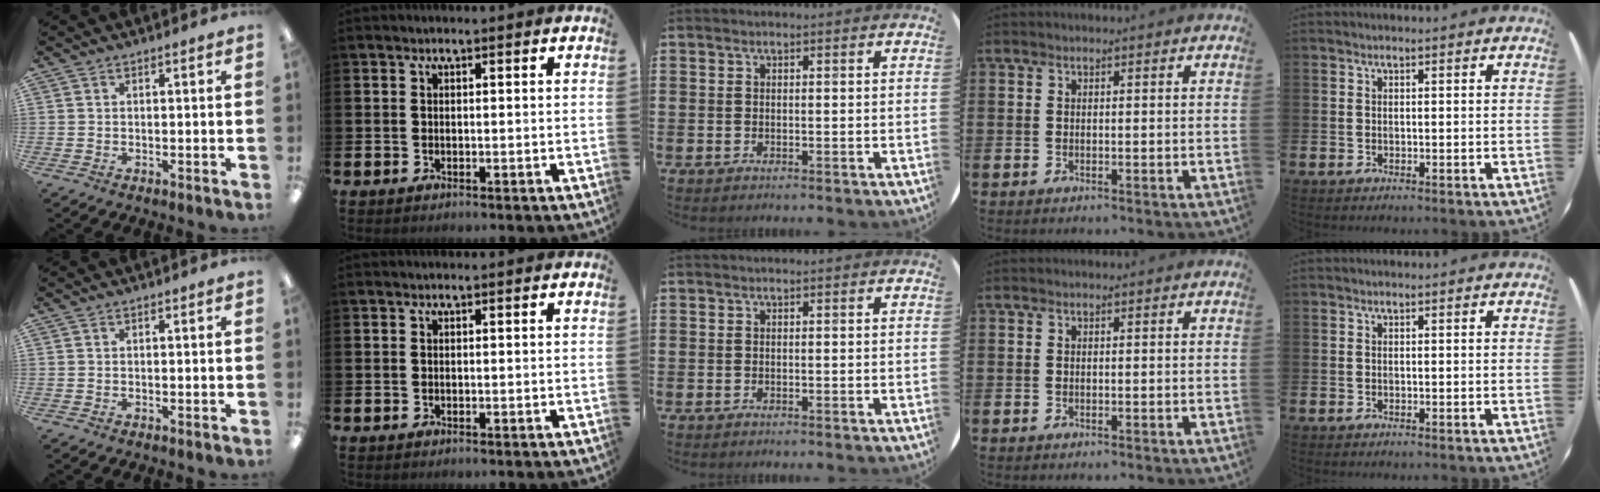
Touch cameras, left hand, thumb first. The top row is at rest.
{}